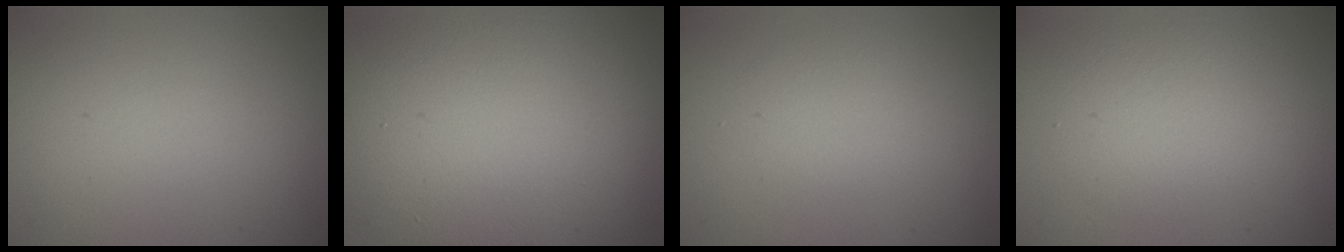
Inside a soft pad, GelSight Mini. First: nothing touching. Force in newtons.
{"total": 13.9, "press": 13.9, "slide": 0.8}
{"total": 1.6, "press": 1.6, "slide": 0.0}
{"total": 2.9, "press": 2.9, "slide": 0.4}